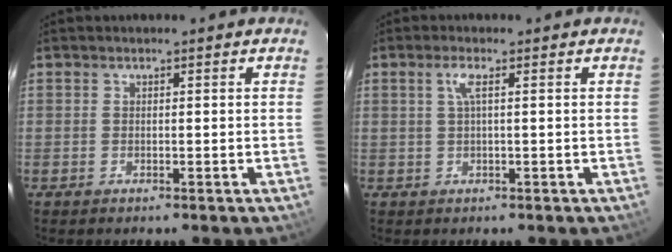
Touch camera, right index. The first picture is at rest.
{"total": 1.9, "force": [0.5, -0.2, 1.9], "torque": [-0.037, 0.001, 0.009]}